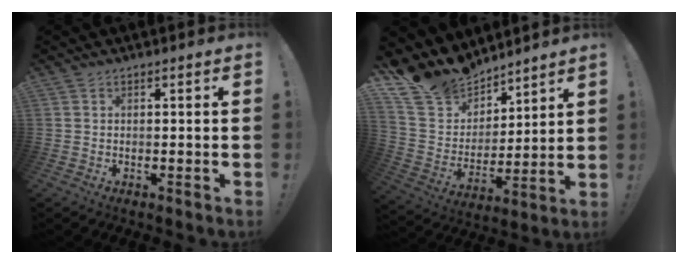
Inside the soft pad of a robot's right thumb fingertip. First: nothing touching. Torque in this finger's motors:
{"motor_torque": [-1.04, 1.98, 0.91, 1.01, 0.02]}